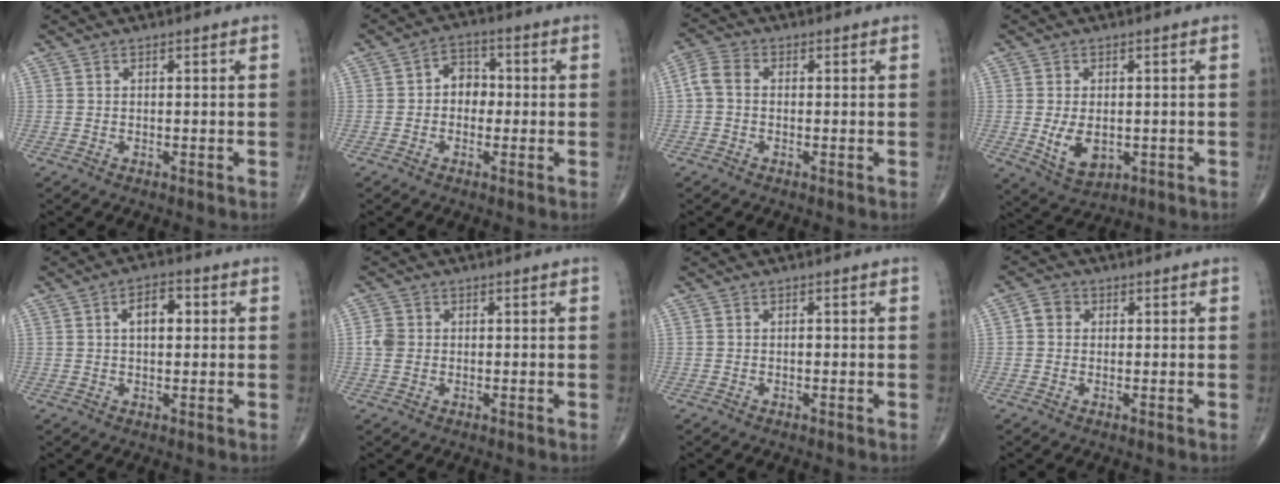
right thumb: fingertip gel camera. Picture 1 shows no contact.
{"total": 5.0, "force": [-0.4, 4.0, 3.0], "torque": [-0.017, 0.018, -0.019]}
{"total": 4.1, "force": [-0.2, 2.9, 2.9], "torque": [-0.061, 0.012, -0.014]}
{"total": 6.6, "force": [-0.8, 4.2, 5.0], "torque": [-0.073, -0.010, -0.002]}
{"total": 5.5, "force": [1.1, 3.0, 4.4], "torque": [-0.058, 0.010, 0.012]}
{"total": 3.1, "force": [0.0, 2.6, 1.6], "torque": [-0.030, 0.007, -0.004]}
{"total": 0.6, "force": [-0.1, 0.4, 0.4], "torque": [-0.005, 0.001, -0.004]}
{"total": 3.0, "force": [0.3, 2.6, 1.4], "torque": [-0.012, 0.007, 0.001]}